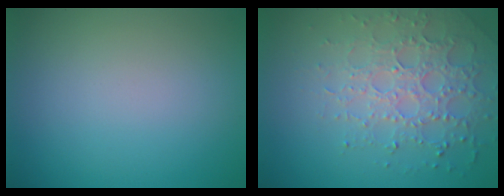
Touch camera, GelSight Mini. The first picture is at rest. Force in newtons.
{"total": 4.4, "press": 3.9, "slide": 2.1}